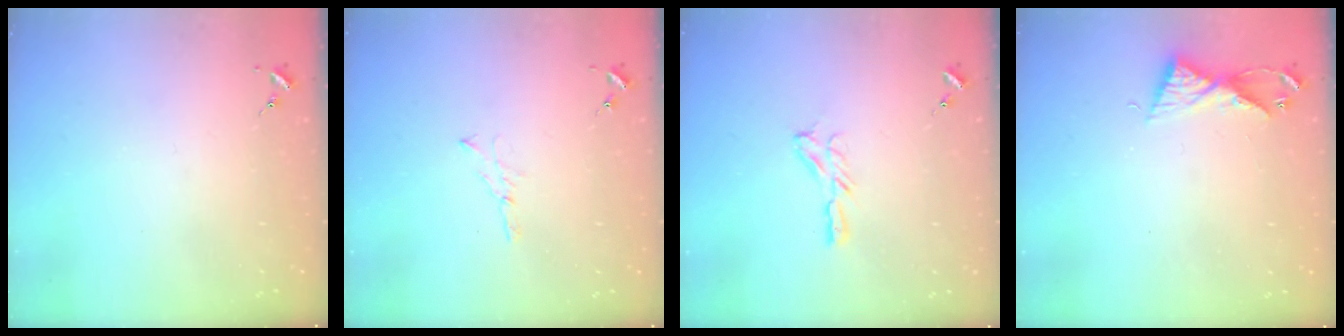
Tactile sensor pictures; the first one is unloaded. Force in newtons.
{"total": 3.0, "press": 3.0, "slide": 0.3}
{"total": 6.4, "press": 6.4, "slide": 0.4}
{"total": 7.6, "press": 7.6, "slide": 0.4}